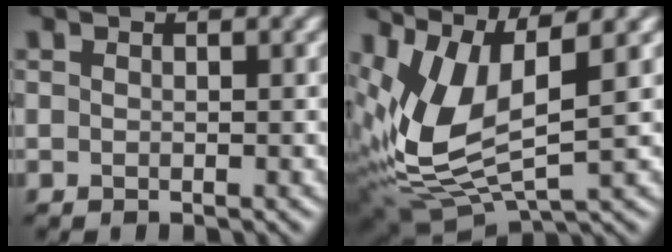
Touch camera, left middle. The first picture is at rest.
{"total": 8.6, "force": [2.2, 3.6, 7.4], "torque": [-0.181, -0.005, 0.047]}